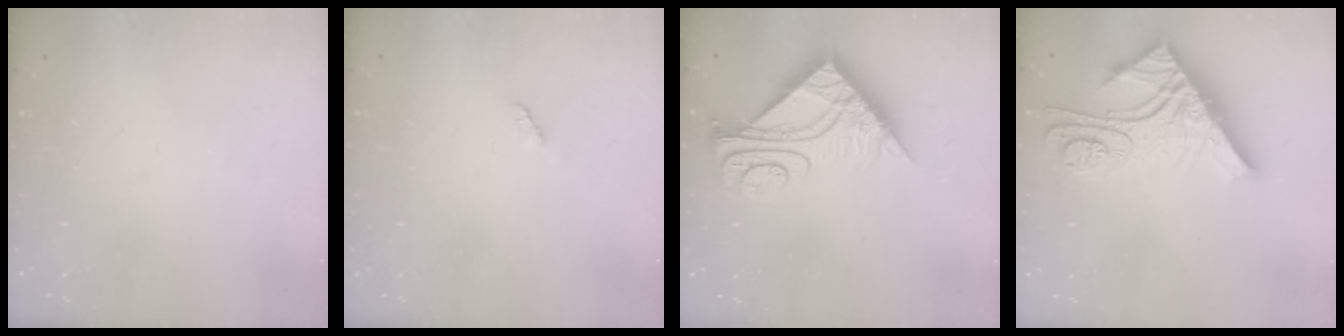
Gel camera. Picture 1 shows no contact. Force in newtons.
{"total": 2.1, "press": 2.1, "slide": 0.3}
{"total": 9.9, "press": 9.9, "slide": 0.9}
{"total": 14.7, "press": 14.6, "slide": 1.2}